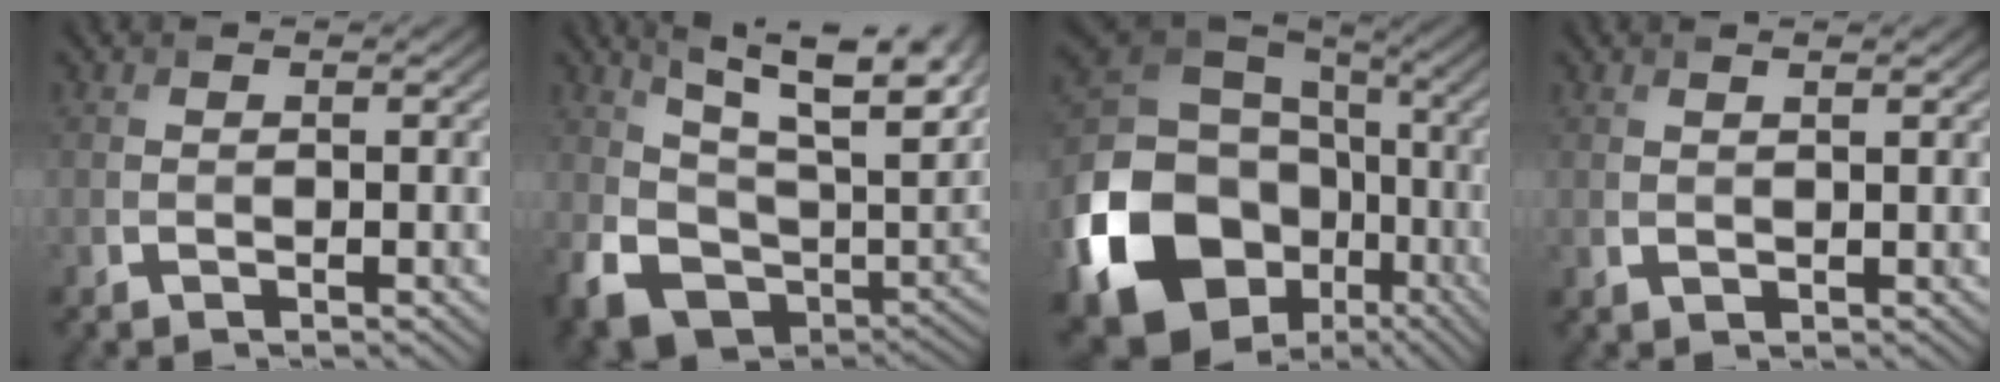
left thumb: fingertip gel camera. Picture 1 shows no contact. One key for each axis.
{"total": 15.4, "fx": 6.5, "fy": 7.7, "fz": 11.7, "tx": -0.246, "ty": -0.003, "tz": 0.132}
{"total": 20.3, "fx": -7.2, "fy": 15.7, "fz": 10.6, "tx": -0.273, "ty": -0.043, "tz": -0.132}
{"total": 1.2, "fx": 0.9, "fy": 0.2, "fz": 0.7, "tx": -0.019, "ty": -0.001, "tz": 0.018}